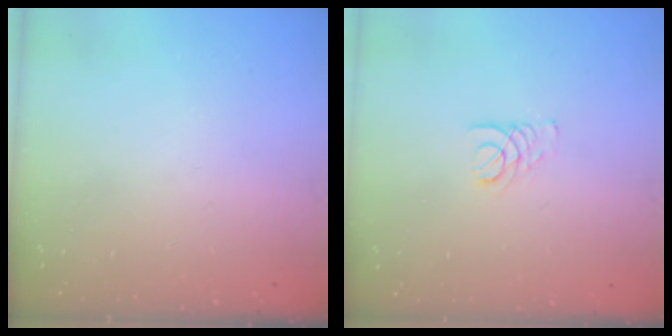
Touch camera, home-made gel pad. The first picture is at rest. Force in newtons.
{"total": 1.9, "press": 1.9, "slide": 0.2}